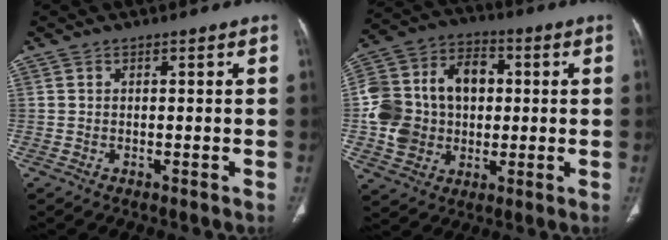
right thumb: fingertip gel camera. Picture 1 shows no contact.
{"total": 18.2, "force": [0.5, 14.3, 11.2], "torque": [-0.189, 0.034, 0.014]}